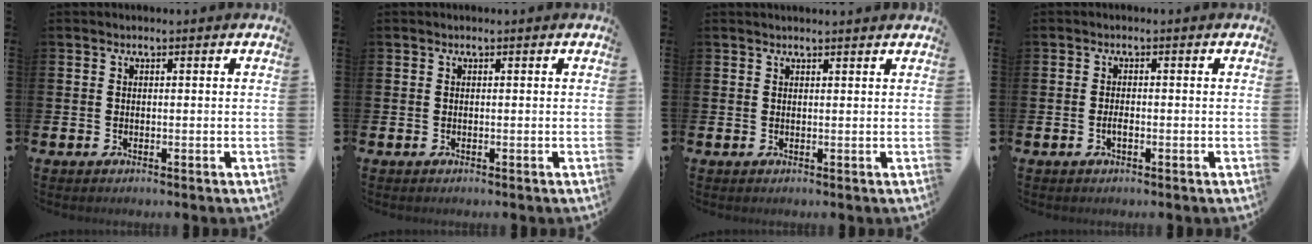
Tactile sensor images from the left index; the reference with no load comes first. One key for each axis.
{"total": 0.0}
{"total": 0.9, "fx": 0.9, "fy": -0.1, "fz": 0.2, "tx": 0.006, "ty": -0.004, "tz": 0.015}
{"total": 1.3, "fx": -0.4, "fy": 0.5, "fz": 1.1, "tx": -0.018, "ty": 0.000, "tz": -0.009}